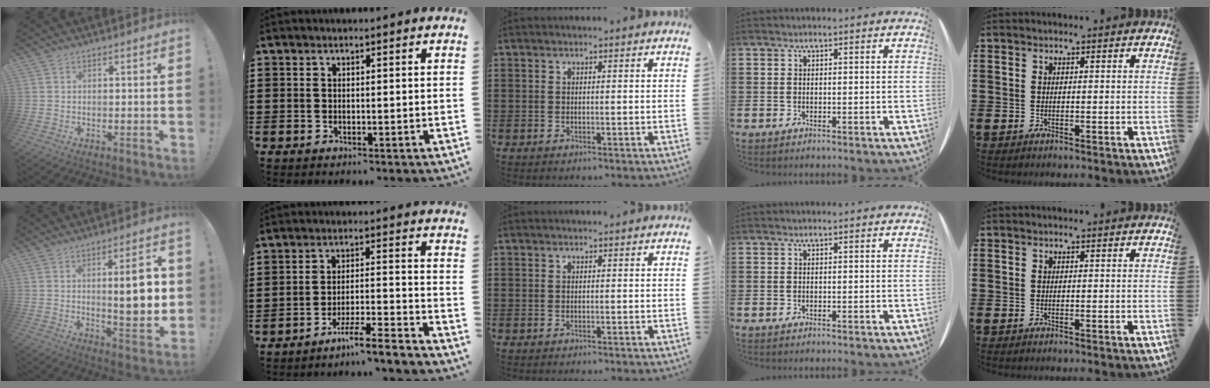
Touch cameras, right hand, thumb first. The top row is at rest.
{"thumb": {"total": 12.0, "force": [1.2, 2.9, 11.6], "torque": [-0.155, -0.011, 0.012]}, "index": {"total": 6.2, "force": [-5.6, -0.4, 2.8], "torque": [-0.051, -0.010, -0.107]}}